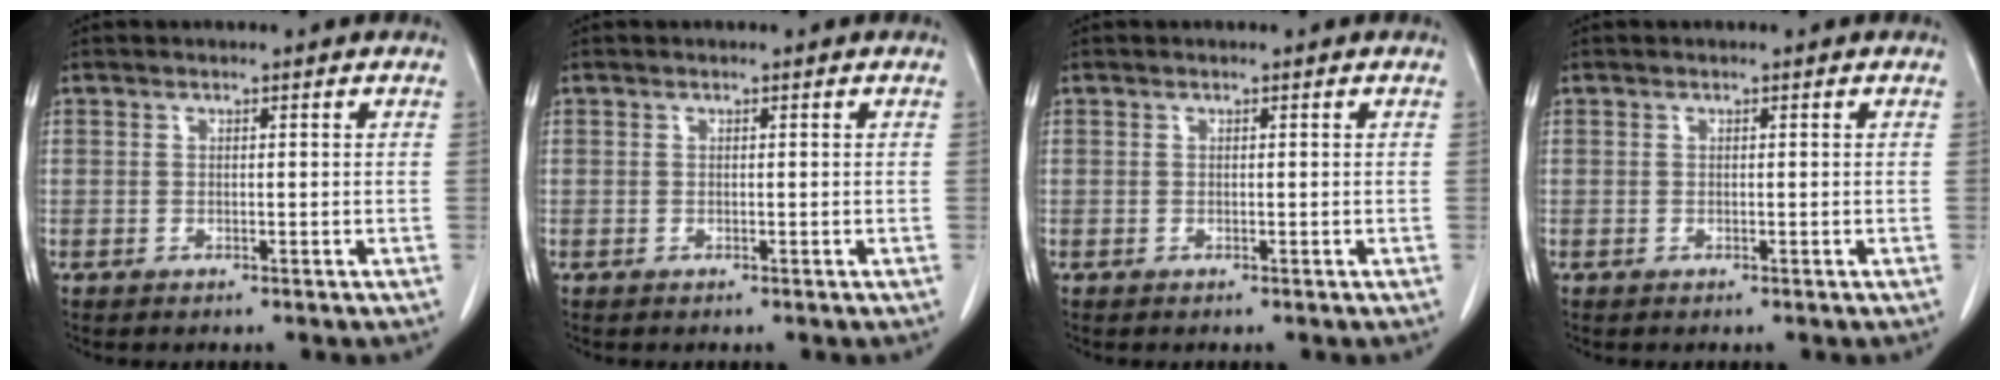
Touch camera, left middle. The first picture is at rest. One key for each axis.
{"total": 0.0}
{"total": 0.0}
{"total": 0.0}